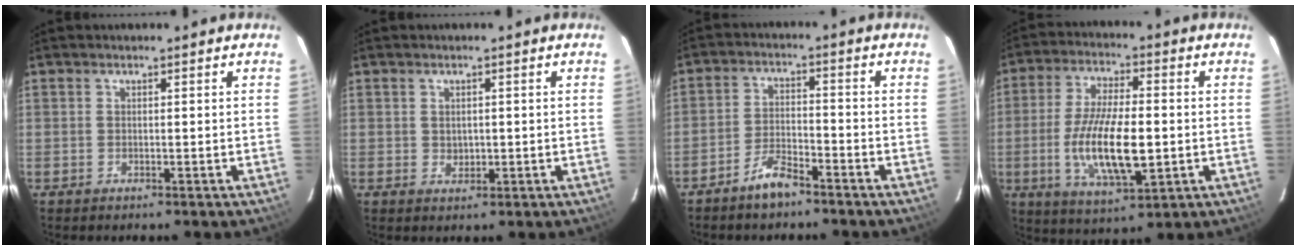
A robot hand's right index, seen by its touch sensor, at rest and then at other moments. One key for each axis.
{"total": 1.7, "fx": 0.1, "fy": 1.6, "fz": 0.7, "tx": -0.009, "ty": 0.000, "tz": 0.007}
{"total": 5.5, "fx": -4.5, "fy": 1.5, "fz": 2.6, "tx": -0.064, "ty": 0.007, "tz": -0.084}
{"total": 14.2, "fx": -2.1, "fy": 5.4, "fz": 12.9, "tx": -0.253, "ty": -0.013, "tz": -0.030}